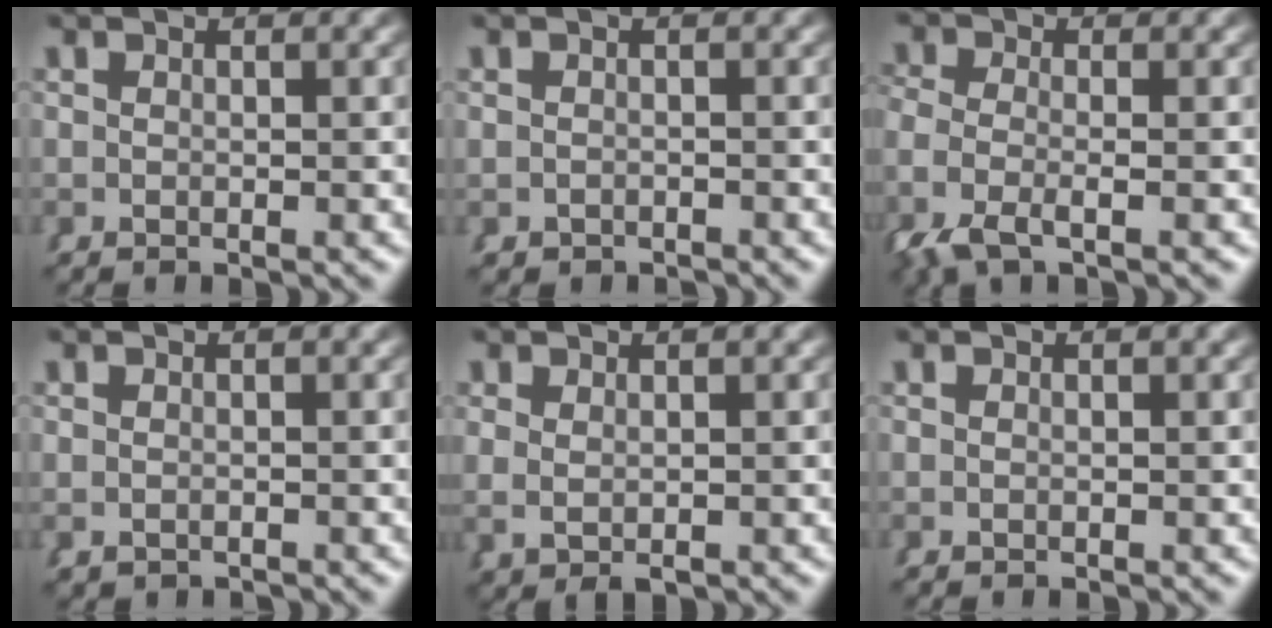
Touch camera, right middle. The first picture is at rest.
{"total": 1.1, "force": [-1.0, 0.2, -0.3], "torque": [-0.001, -0.011, -0.008]}
{"total": 3.7, "force": [-1.6, 2.1, 2.7], "torque": [-0.089, -0.022, -0.019]}
{"total": 0.9, "force": [-0.6, 0.6, 0.3], "torque": [-0.016, -0.010, -0.003]}
{"total": 1.6, "force": [0.3, 0.9, 1.3], "torque": [-0.035, -0.008, 0.016]}
{"total": 0.0}